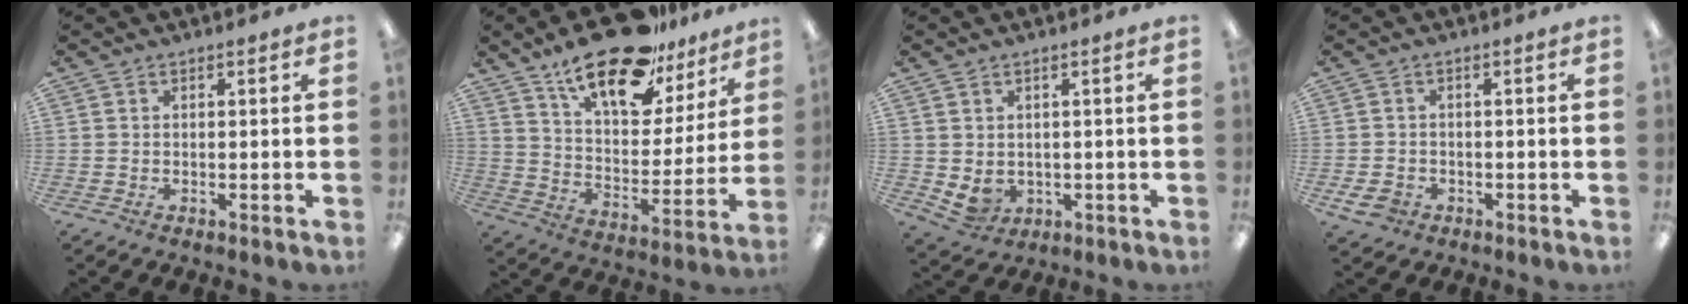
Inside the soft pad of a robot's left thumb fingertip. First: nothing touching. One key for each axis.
{"total": 21.8, "fx": 15.7, "fy": 9.3, "fz": 12.0, "tx": -0.196, "ty": -0.096, "tz": 0.272}
{"total": 3.5, "fx": 1.1, "fy": 2.9, "fz": 1.7, "tx": -0.040, "ty": -0.010, "tz": 0.019}
{"total": 3.7, "fx": -1.9, "fy": 2.6, "fz": 1.8, "tx": -0.039, "ty": 0.007, "tz": -0.036}